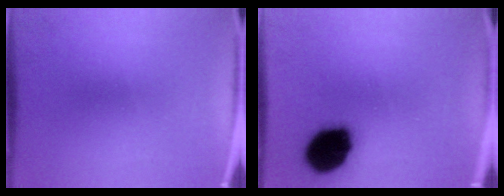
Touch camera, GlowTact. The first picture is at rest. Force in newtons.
{"total": 17.3}